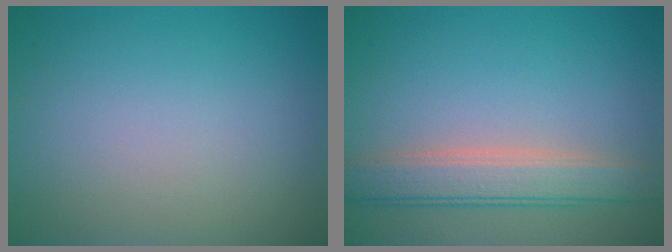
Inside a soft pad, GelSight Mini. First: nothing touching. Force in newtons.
{"total": 4.2, "press": 4.2, "slide": 0.4}